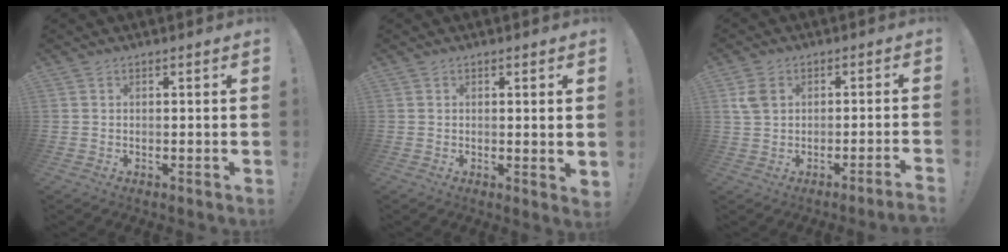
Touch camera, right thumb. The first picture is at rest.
{"total": 1.7, "force": [0.8, -0.1, 1.5], "torque": [-0.016, -0.006, 0.011]}
{"total": 4.4, "force": [-1.2, 2.3, 3.6], "torque": [-0.068, 0.011, -0.019]}